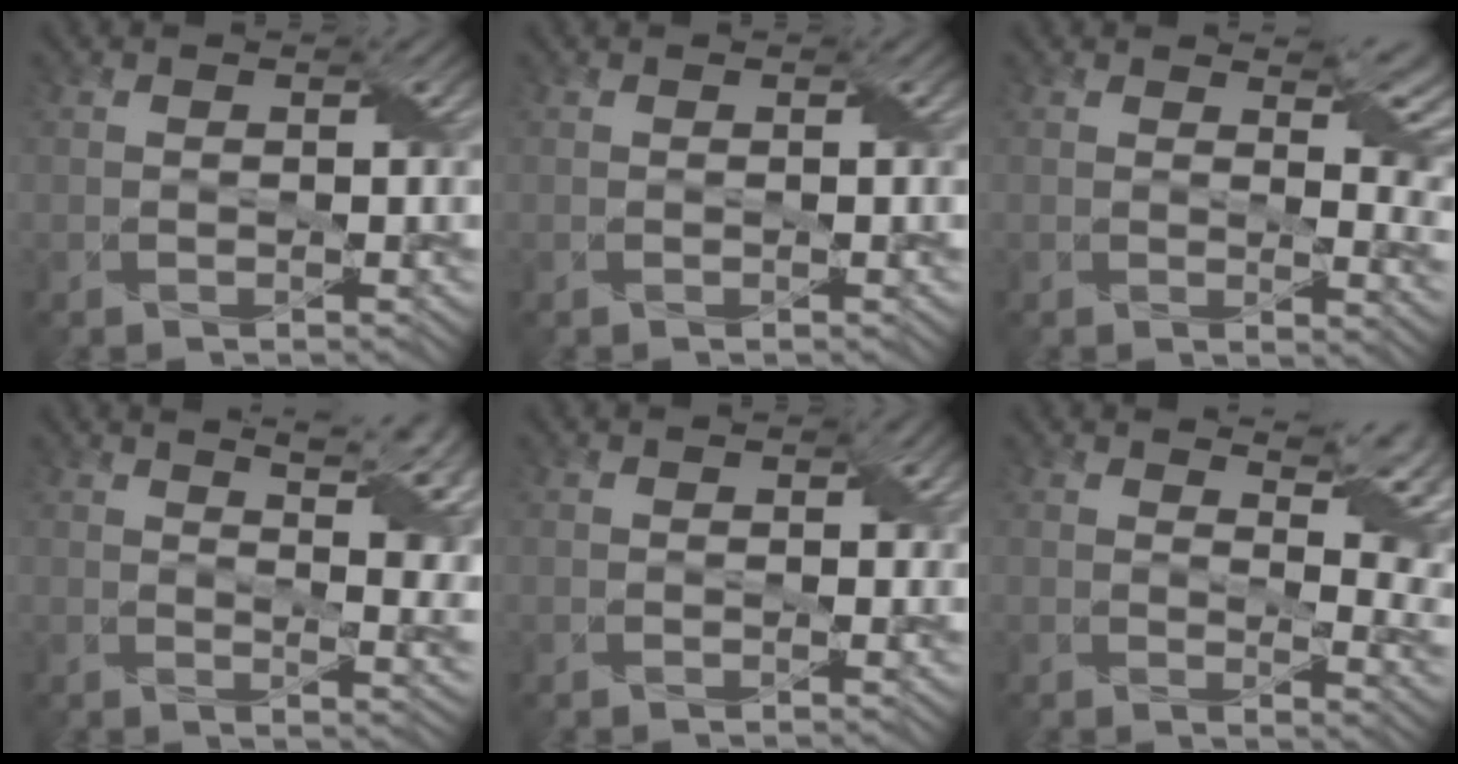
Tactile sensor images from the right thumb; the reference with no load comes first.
{"total": 0.0}
{"total": 5.6, "force": [2.9, 1.5, 4.5], "torque": [-0.061, 0.002, 0.050]}
{"total": 13.2, "force": [6.3, 4.7, 10.6], "torque": [-0.136, 0.044, 0.084]}
{"total": 0.7, "force": [0.2, 0.6, 0.3], "torque": [-0.005, -0.003, 0.005]}
{"total": 7.5, "force": [4.3, 1.9, 5.9], "torque": [-0.086, 0.009, 0.074]}